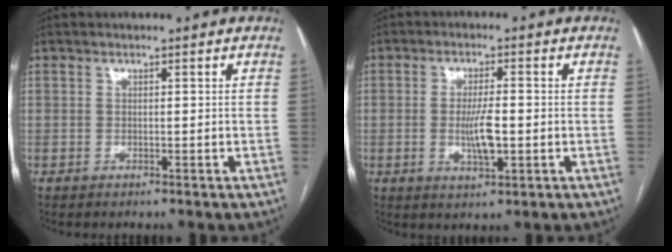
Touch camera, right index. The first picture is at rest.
{"total": 5.5, "force": [-0.9, 1.2, 5.3], "torque": [-0.103, -0.006, -0.013]}